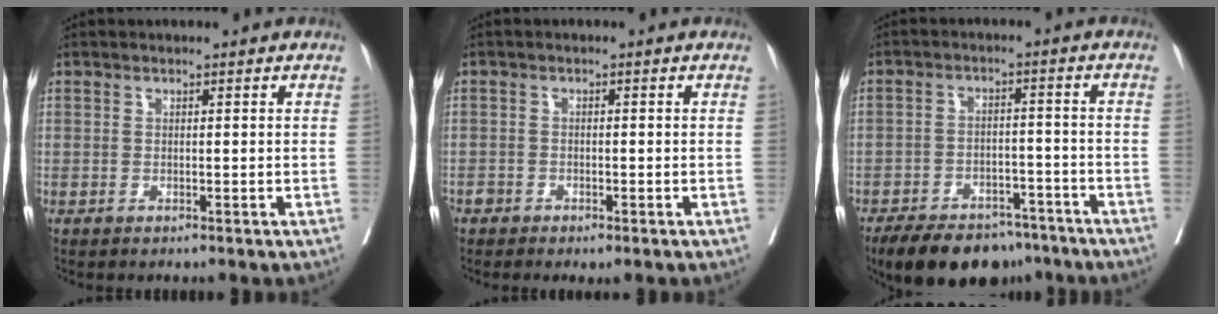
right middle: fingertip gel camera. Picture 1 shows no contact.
{"total": 1.6, "force": [-1.2, 0.8, 0.7], "torque": [-0.006, 0.000, -0.018]}
{"total": 14.3, "force": [-11.2, 6.6, 5.9], "torque": [-0.097, 0.001, -0.162]}